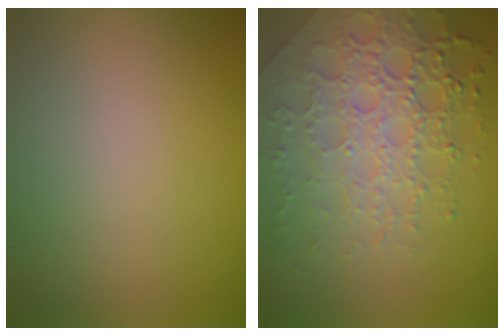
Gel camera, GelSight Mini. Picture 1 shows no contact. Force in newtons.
{"total": 7.9, "press": 5.5, "slide": 5.7}